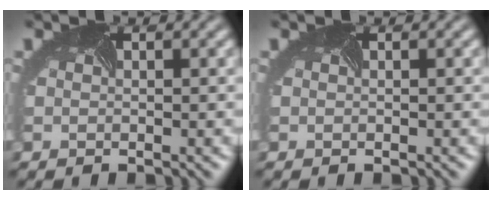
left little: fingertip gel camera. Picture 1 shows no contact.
{"total": 0.0}